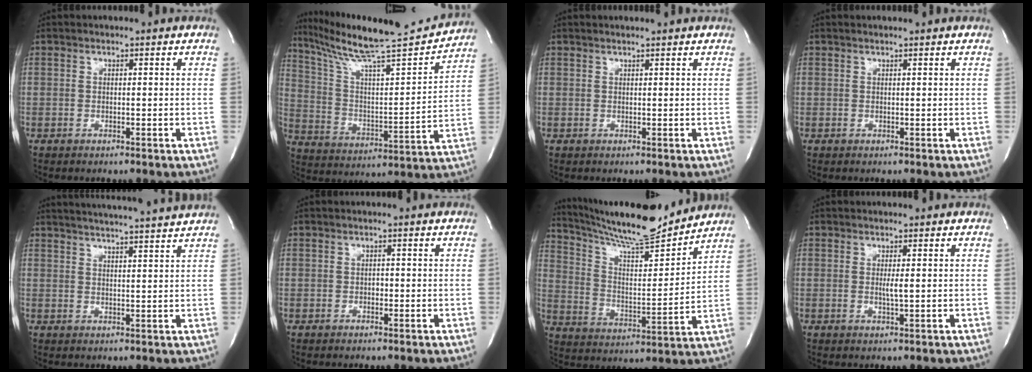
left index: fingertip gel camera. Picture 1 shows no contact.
{"total": 20.9, "force": [19.1, 0.7, 8.4], "torque": [-0.149, -0.028, 0.299]}
{"total": 1.9, "force": [1.7, -0.1, 0.7], "torque": [-0.009, 0.010, 0.025]}
{"total": 0.9, "force": [0.8, -0.1, 0.3], "torque": [-0.005, 0.006, 0.016]}
{"total": 13.4, "force": [12.5, -1.2, 4.9], "torque": [-0.087, -0.015, 0.164]}
{"total": 0.7, "force": [-0.2, 0.5, 0.4], "torque": [-0.006, 0.000, -0.005]}
{"total": 17.3, "force": [15.9, 0.9, 6.7], "torque": [-0.123, -0.008, 0.263]}
{"total": 1.6, "force": [0.1, 0.0, 1.6], "torque": [-0.033, -0.005, 0.001]}